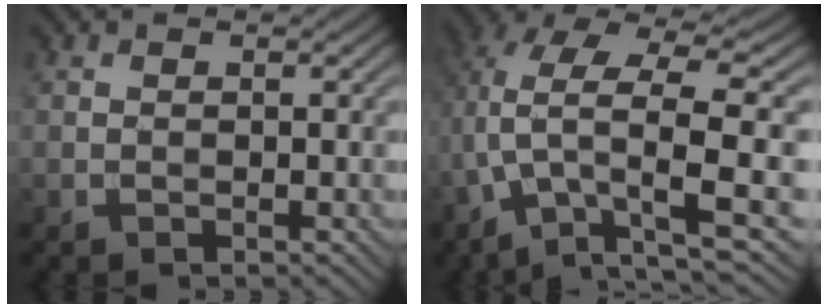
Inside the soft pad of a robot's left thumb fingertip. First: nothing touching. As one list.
[{"total": 12.7, "force": [0.3, 5.6, 11.4], "torque": [-0.246, -0.007, 0.019]}]